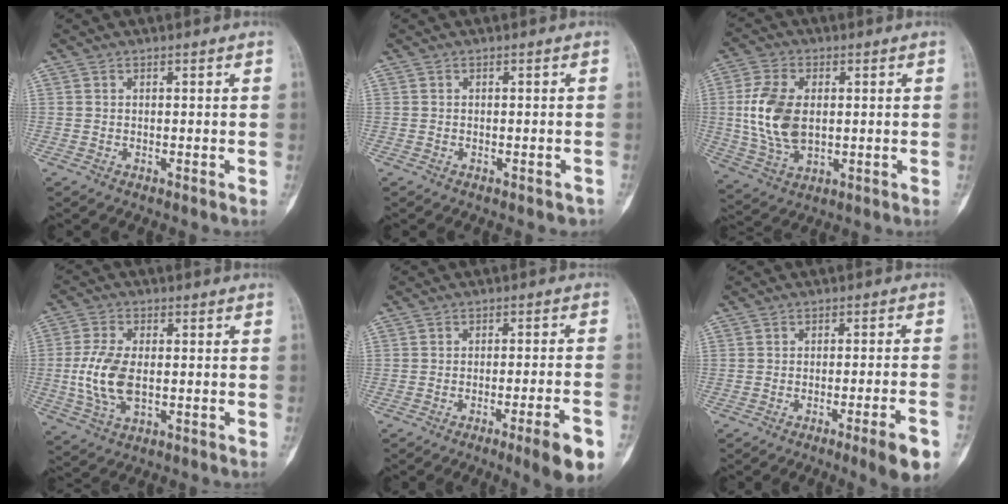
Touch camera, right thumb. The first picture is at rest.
{"total": 1.6, "force": [-1.3, 0.7, 0.5], "torque": [-0.009, 0.008, -0.014]}
{"total": 12.1, "force": [0.8, 7.3, 9.6], "torque": [-0.197, -0.004, 0.021]}
{"total": 9.6, "force": [-0.8, 5.1, 8.1], "torque": [-0.174, -0.001, -0.015]}
{"total": 9.2, "force": [-5.0, 0.8, 7.7], "torque": [-0.105, 0.013, -0.069]}
{"total": 7.8, "force": [-4.3, 0.5, 6.5], "torque": [-0.090, 0.011, -0.059]}